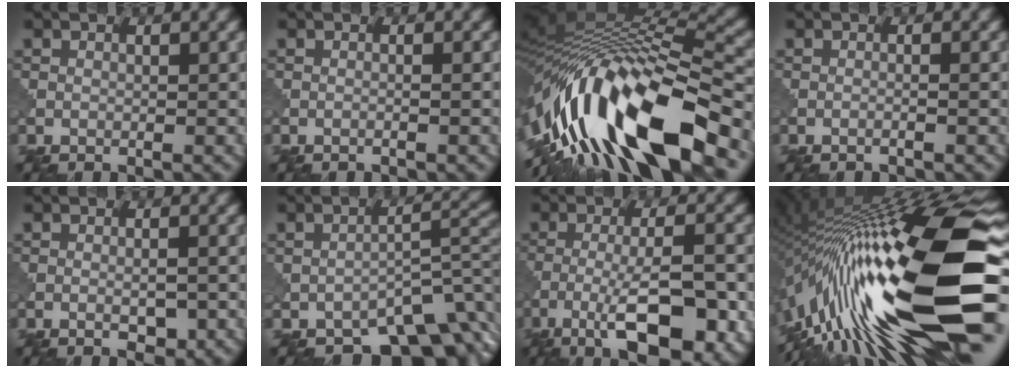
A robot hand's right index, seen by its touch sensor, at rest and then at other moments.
{"total": 0.7, "force": [-0.2, 0.3, 0.6], "torque": [0.010, -0.001, -0.018]}
{"total": 15.2, "force": [-6.0, 5.0, 13.0], "torque": [-0.230, 0.028, -0.097]}
{"total": 1.0, "force": [-0.4, 0.4, 0.8], "torque": [0.011, -0.001, -0.026]}
{"total": 1.6, "force": [-0.8, 0.4, 1.3], "torque": [-0.021, 0.004, -0.010]}
{"total": 8.8, "force": [-7.0, 3.3, 4.2], "torque": [-0.027, 0.000, -0.105]}
{"total": 8.9, "force": [-4.3, 2.6, 7.3], "torque": [-0.128, 0.003, -0.066]}
{"total": 20.2, "force": [-3.1, 5.2, 19.3], "torque": [-0.343, 0.014, -0.075]}